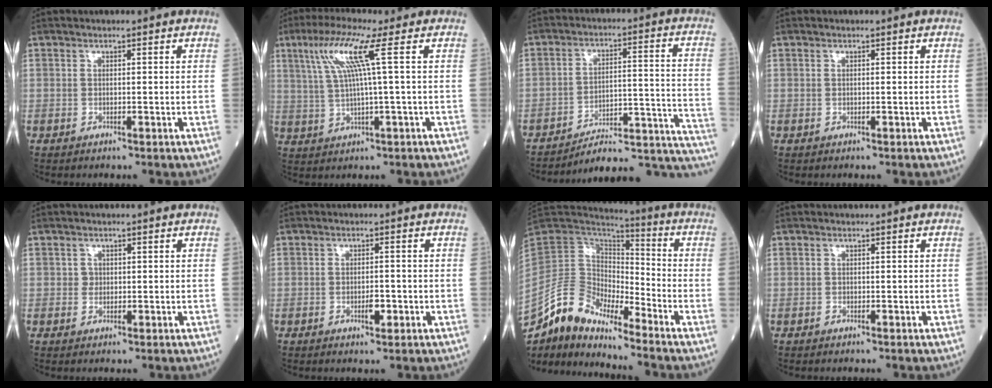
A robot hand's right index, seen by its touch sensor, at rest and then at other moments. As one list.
[{"total": 8.0, "force": [2.8, -1.2, 7.4], "torque": [-0.150, 0.016, 0.062]}, {"total": 17.3, "force": [-16.5, 1.7, 4.8], "torque": [-0.003, 0.057, -0.220]}, {"total": 0.0}, {"total": 0.9, "force": [0.2, 0.8, 0.1], "torque": [0.000, 0.003, 0.005]}, {"total": 2.2, "force": [-0.8, 0.7, 2.0], "torque": [-0.033, 0.001, -0.009]}, {"total": 10.4, "force": [-9.4, 3.0, 3.4], "torque": [-0.088, 0.048, -0.181]}, {"total": 0.0}]